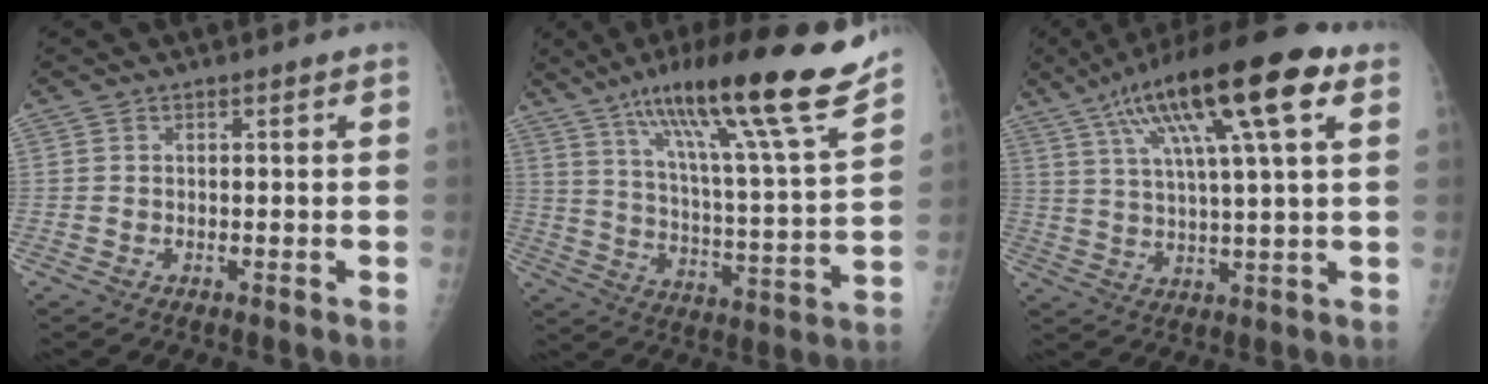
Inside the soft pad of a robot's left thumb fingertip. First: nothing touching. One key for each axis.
{"total": 24.2, "fx": 17.0, "fy": 2.0, "fz": 17.2, "tx": -0.257, "ty": -0.063, "tz": 0.271}
{"total": 20.1, "fx": 9.1, "fy": 4.3, "fz": 17.5, "tx": -0.291, "ty": 0.005, "tz": 0.147}